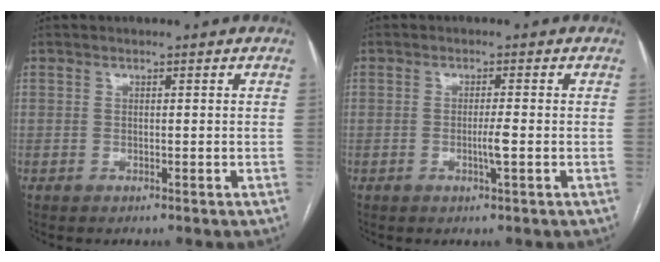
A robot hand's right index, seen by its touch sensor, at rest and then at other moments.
{"total": 2.4, "force": [-0.6, -0.2, 2.3], "torque": [-0.044, -0.005, -0.011]}